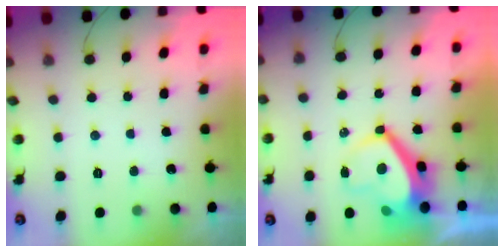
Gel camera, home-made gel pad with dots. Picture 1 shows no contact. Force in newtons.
{"total": 9.0, "press": 8.9, "slide": 1.0}